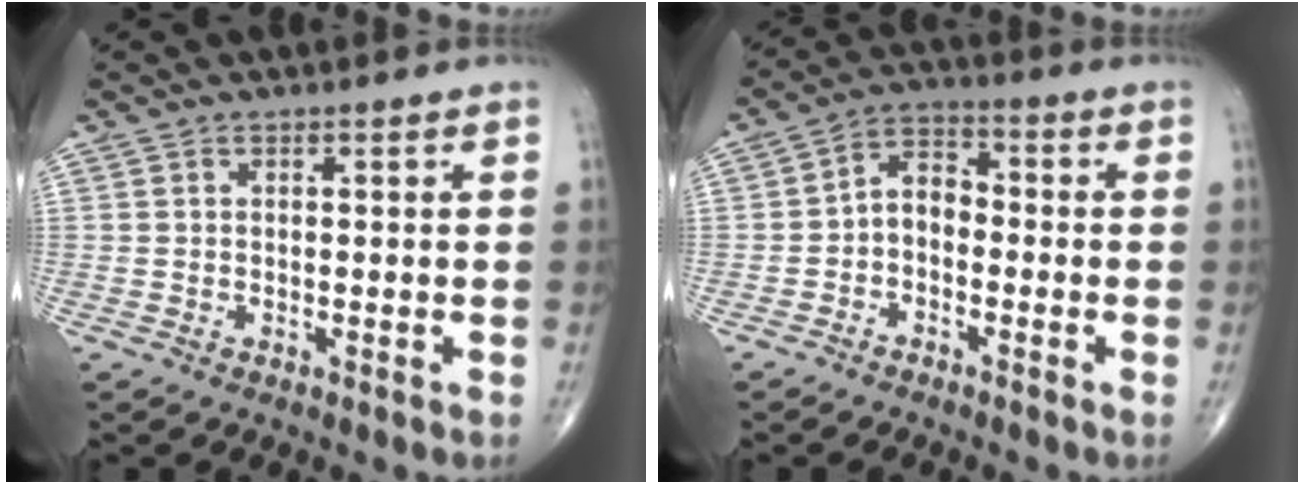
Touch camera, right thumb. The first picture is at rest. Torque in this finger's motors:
{"motor_torque": [-0.09, -0.32, 0.01, -0.13, 0.11]}